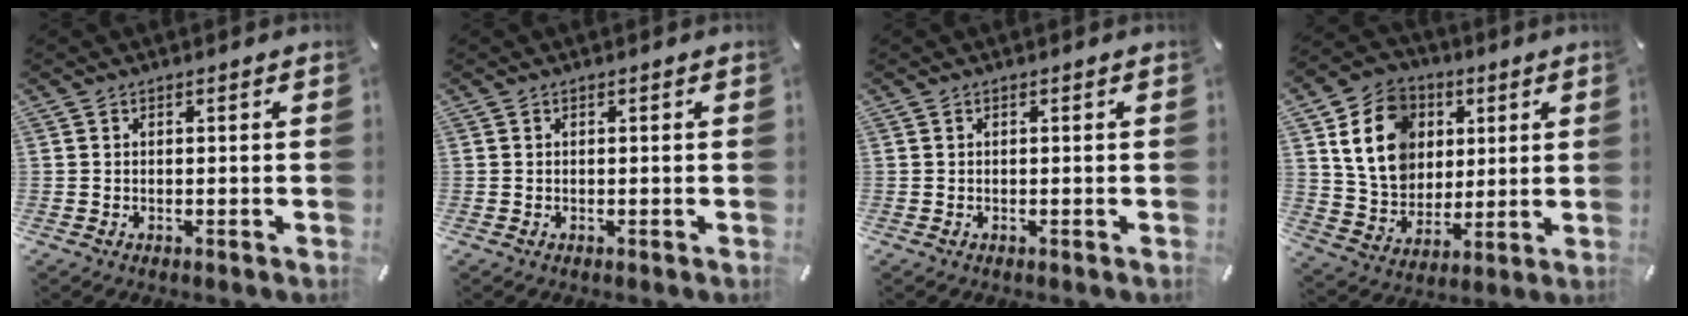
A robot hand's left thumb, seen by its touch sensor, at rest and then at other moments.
{"total": 0.0}
{"total": 0.0}
{"total": 15.3, "force": [4.3, 13.0, 6.9], "torque": [-0.132, 0.002, 0.085]}